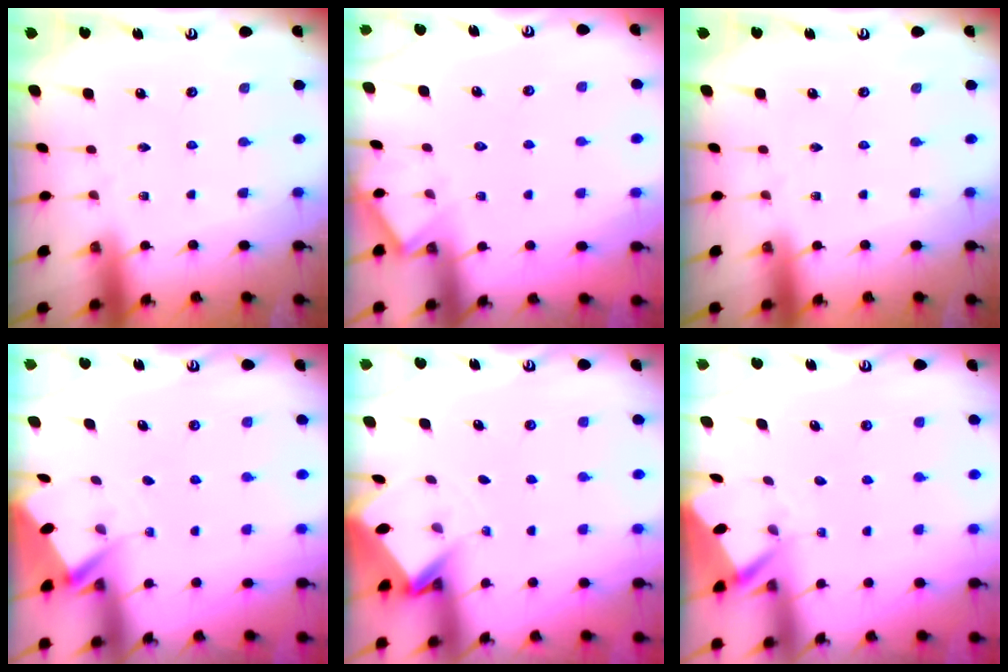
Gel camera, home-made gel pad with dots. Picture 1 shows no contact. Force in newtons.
{"total": 6.1, "press": 6.0, "slide": 0.8}
{"total": 0.0}
{"total": 3.0, "press": 2.9, "slide": 0.4}
{"total": 2.9, "press": 2.9, "slide": 0.3}
{"total": 3.7, "press": 3.7, "slide": 0.3}